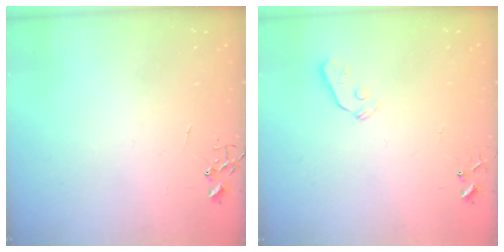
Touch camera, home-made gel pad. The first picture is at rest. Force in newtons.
{"total": 3.6, "press": 3.5, "slide": 0.7}